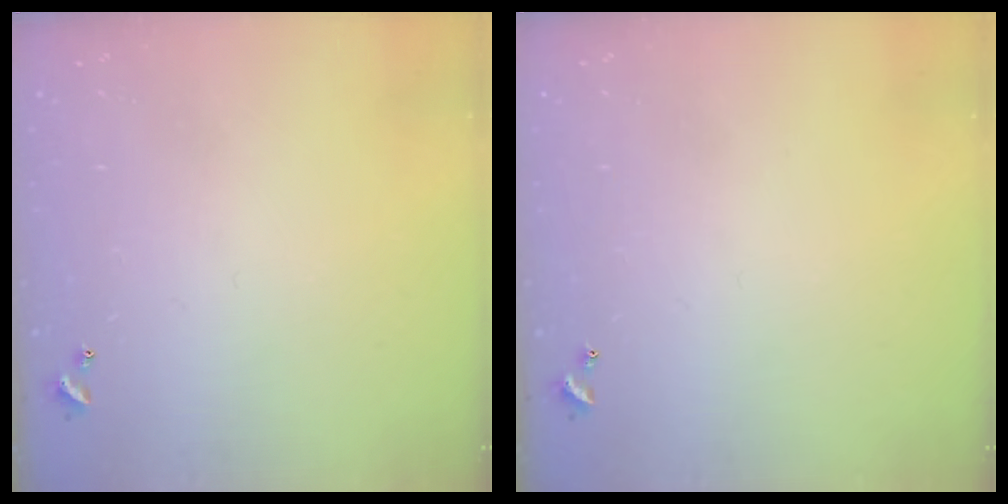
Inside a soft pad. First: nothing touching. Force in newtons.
{"total": 0.0}